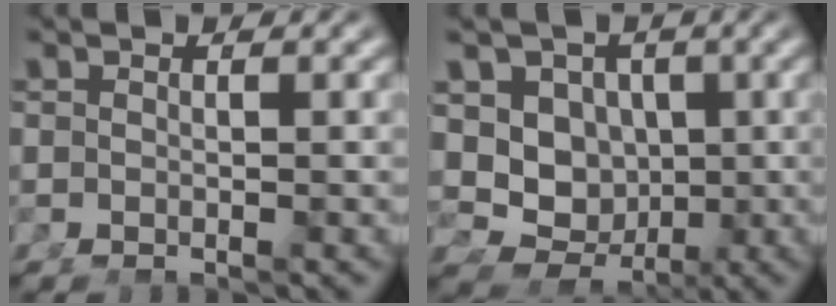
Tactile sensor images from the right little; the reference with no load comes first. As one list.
[{"total": 11.7, "force": [-0.7, 10.3, 5.6], "torque": [-0.127, -0.052, 0.003]}]